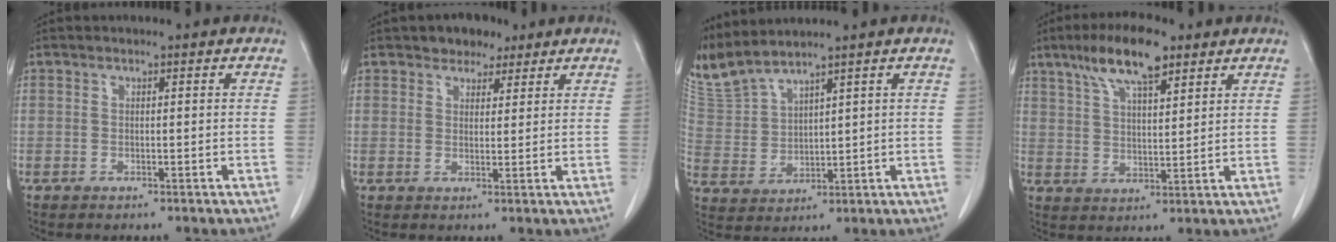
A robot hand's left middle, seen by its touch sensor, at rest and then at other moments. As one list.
[{"total": 3.9, "force": [2.9, 2.3, 1.3], "torque": [-0.018, 0.007, 0.047]}, {"total": 6.3, "force": [6.1, -0.4, 1.6], "torque": [-0.055, 0.005, 0.143]}, {"total": 10.2, "force": [6.7, 2.5, 7.3], "torque": [-0.135, 0.014, 0.119]}]